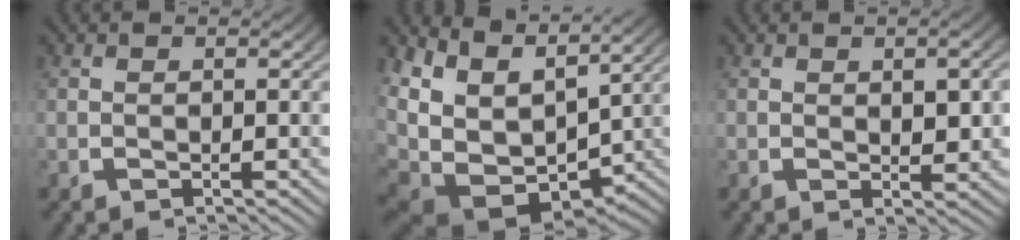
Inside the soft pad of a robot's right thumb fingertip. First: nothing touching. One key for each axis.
{"total": 13.4, "fx": -1.0, "fy": 9.3, "fz": 9.5, "tx": -0.224, "ty": -0.063, "tz": 0.014}
{"total": 1.9, "fx": 0.4, "fy": 0.8, "fz": 1.7, "tx": -0.018, "ty": -0.003, "tz": 0.009}